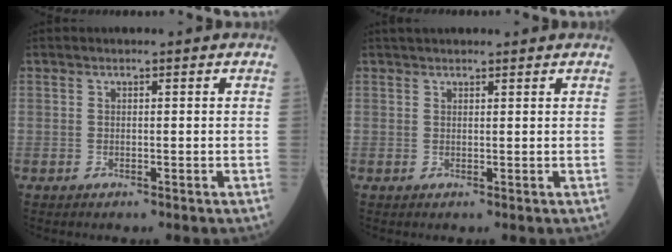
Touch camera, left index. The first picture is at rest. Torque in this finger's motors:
{"motor_torque": [0.72, -0.70, 0.10, 0.06]}